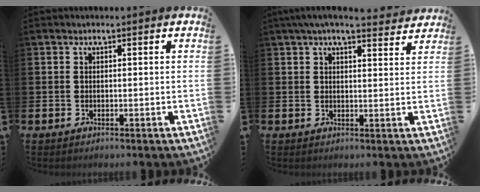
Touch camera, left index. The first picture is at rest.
{"total": 4.6, "force": [4.2, 0.6, 1.9], "torque": [-0.038, -0.014, 0.074]}